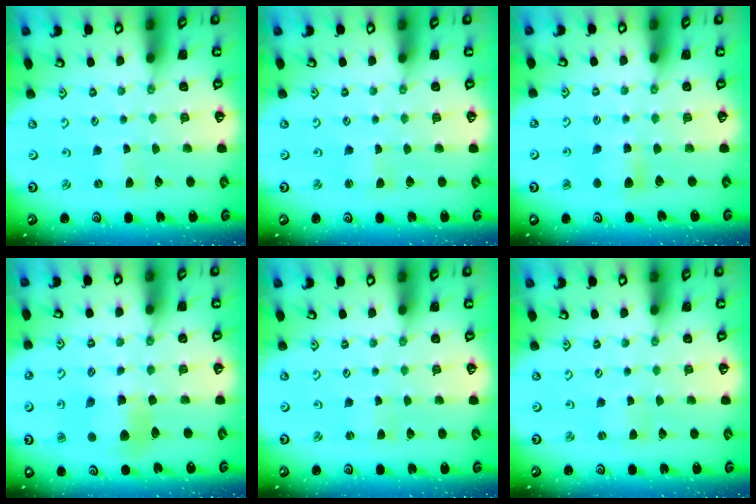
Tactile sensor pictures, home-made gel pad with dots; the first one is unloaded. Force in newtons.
{"total": 1.1, "press": 1.0, "slide": 0.3}
{"total": 5.8, "press": 5.8, "slide": 0.8}
{"total": 7.8, "press": 7.7, "slide": 0.9}
{"total": 1.3, "press": 1.3, "slide": 0.2}
{"total": 1.7, "press": 1.7, "slide": 0.3}